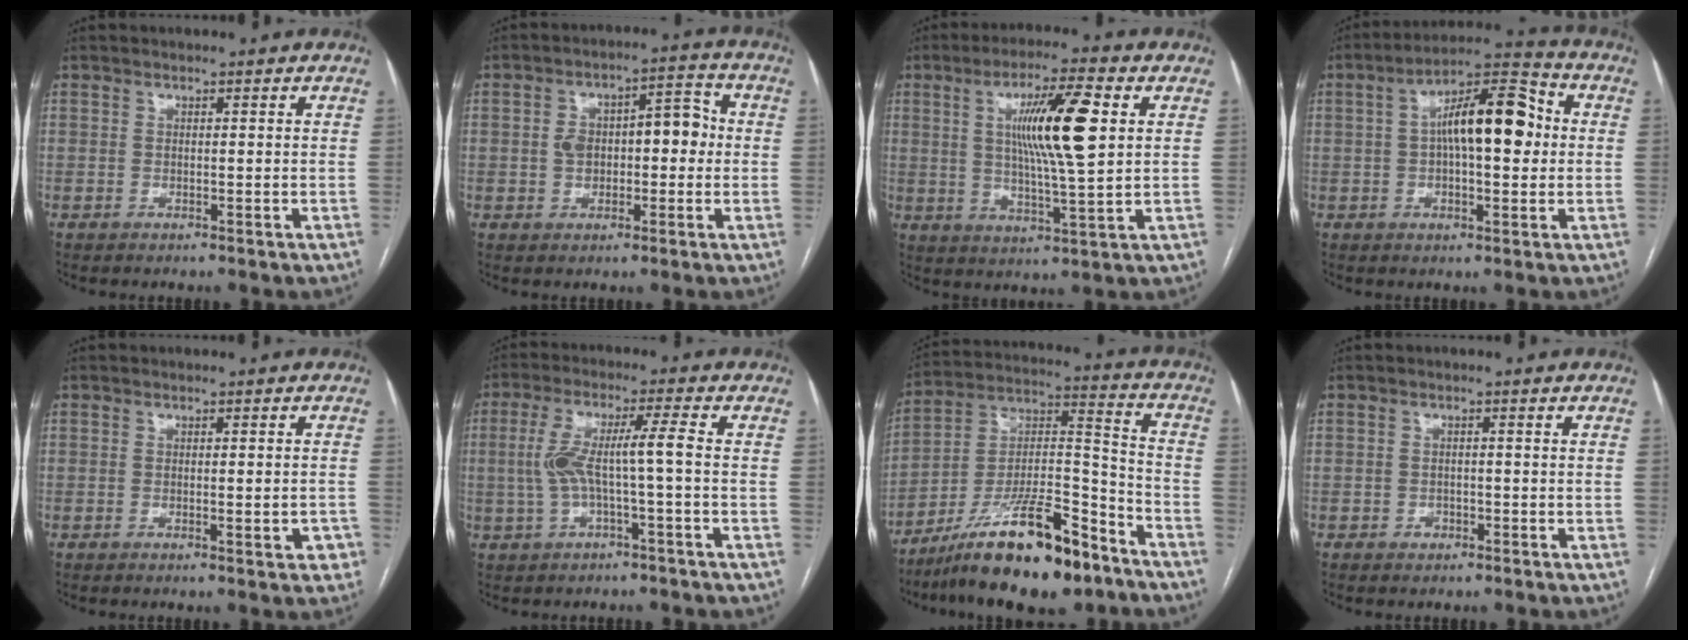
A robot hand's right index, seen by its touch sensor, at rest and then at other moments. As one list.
[{"total": 8.3, "force": [0.2, 4.5, 7.0], "torque": [-0.110, 0.043, 0.007]}, {"total": 12.3, "force": [3.0, 0.7, 11.9], "torque": [-0.208, 0.002, 0.053]}, {"total": 12.6, "force": [1.2, 3.9, 12.0], "torque": [-0.205, 0.036, 0.017]}, {"total": 2.7, "force": [-1.0, 0.7, 2.4], "torque": [-0.026, -0.001, -0.008]}, {"total": 7.1, "force": [-0.6, 0.0, 7.0], "torque": [-0.148, 0.027, -0.005]}, {"total": 20.6, "force": [-14.4, 4.6, 14.0], "torque": [-0.236, 0.012, -0.241]}, {"total": 1.2, "force": [-0.7, 0.9, 0.3], "torque": [-0.004, 0.004, -0.007]}]